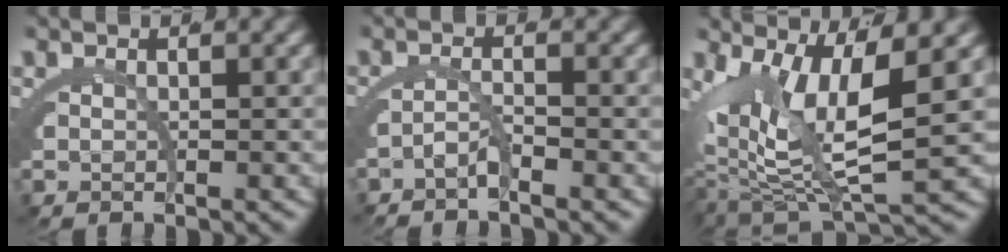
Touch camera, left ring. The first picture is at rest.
{"total": 2.7, "force": [-1.7, -2.0, -0.5], "torque": [0.032, 0.010, -0.038]}
{"total": 7.5, "force": [-0.2, 3.4, 6.7], "torque": [-0.109, -0.014, 0.002]}